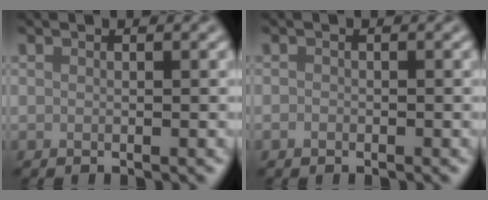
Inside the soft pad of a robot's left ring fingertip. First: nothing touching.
{"total": 0.7, "force": [-0.4, 0.5, 0.2], "torque": [-0.002, -0.003, -0.009]}